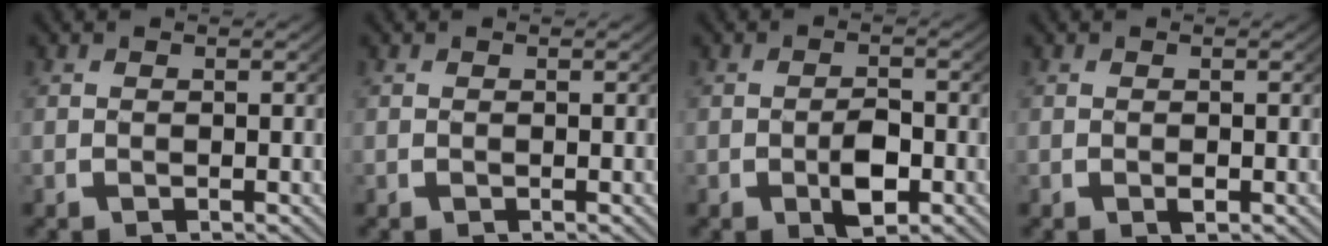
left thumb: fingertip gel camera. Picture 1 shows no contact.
{"total": 0.0}
{"total": 3.3, "force": [-0.8, 2.0, 2.6], "torque": [-0.045, -0.016, -0.006]}
{"total": 0.7, "force": [-0.1, 0.4, 0.6], "torque": [-0.009, 0.000, -0.002]}